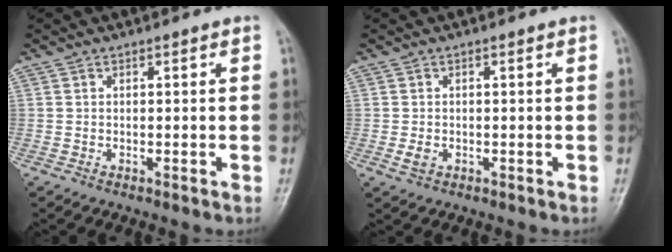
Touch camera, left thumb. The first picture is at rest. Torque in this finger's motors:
{"motor_torque": [0.36, 0.48, 0.47, -0.04, 0.00]}